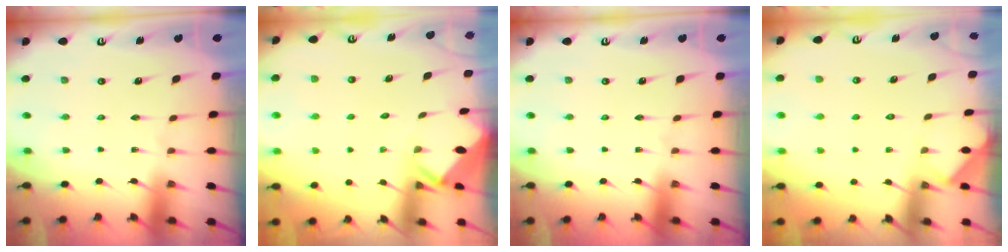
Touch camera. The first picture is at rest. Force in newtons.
{"total": 3.6, "press": 3.6, "slide": 0.3}
{"total": 0.0}
{"total": 3.0, "press": 3.0, "slide": 0.4}